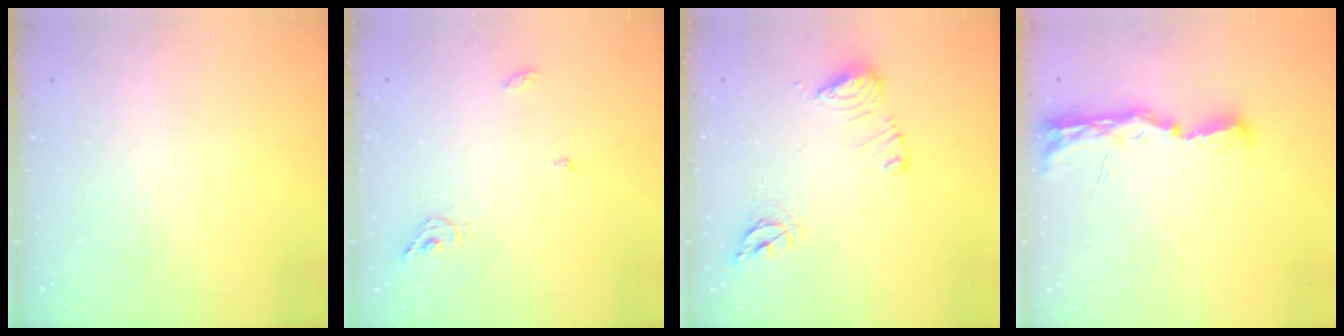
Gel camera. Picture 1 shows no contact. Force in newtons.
{"total": 7.0, "press": 6.9, "slide": 0.8}
{"total": 11.2, "press": 11.1, "slide": 1.4}
{"total": 11.1, "press": 9.8, "slide": 5.2}